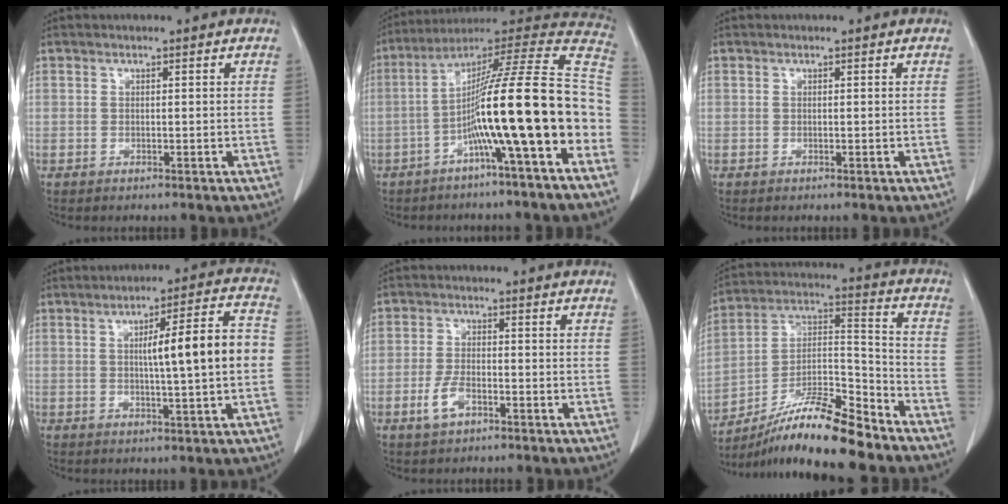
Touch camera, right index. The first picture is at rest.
{"total": 20.7, "force": [-5.9, -0.1, 19.8], "torque": [-0.291, 0.024, -0.104]}
{"total": 0.0}
{"total": 11.1, "force": [0.3, 0.6, 11.1], "torque": [-0.161, 0.021, 0.004]}
{"total": 4.1, "force": [-2.0, 1.7, 3.1], "torque": [-0.066, 0.000, -0.038]}
{"total": 15.9, "force": [-13.1, 1.2, 8.9], "torque": [-0.155, 0.013, -0.229]}